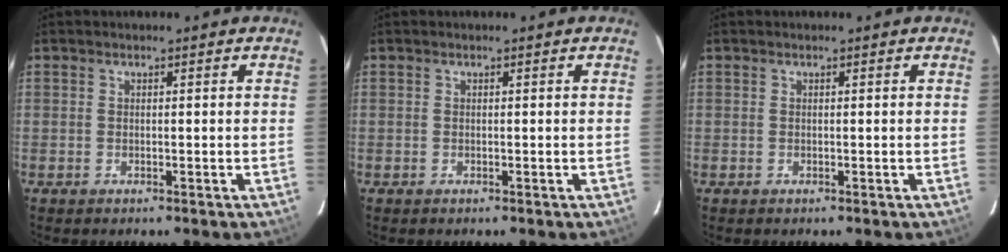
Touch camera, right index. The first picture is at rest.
{"total": 0.0}
{"total": 0.0}